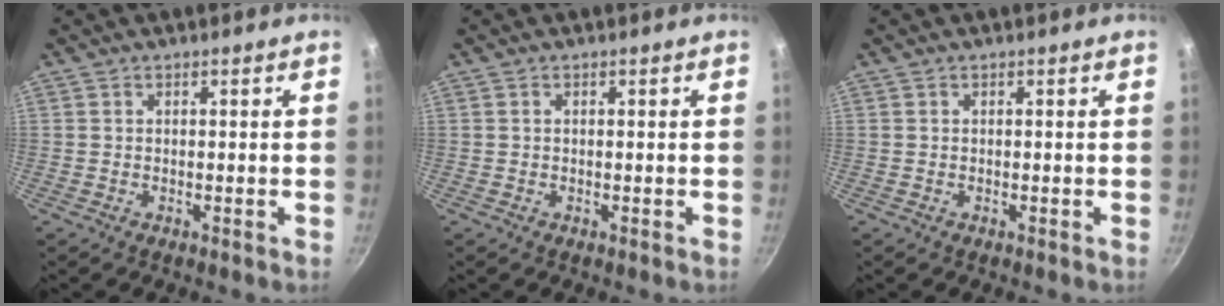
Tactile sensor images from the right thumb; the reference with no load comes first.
{"total": 0.0}
{"total": 0.0}